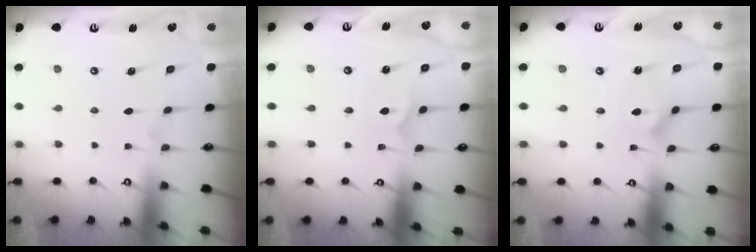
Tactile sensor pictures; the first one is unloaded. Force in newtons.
{"total": 1.4, "press": 1.3, "slide": 0.1}
{"total": 3.1, "press": 3.1, "slide": 0.3}